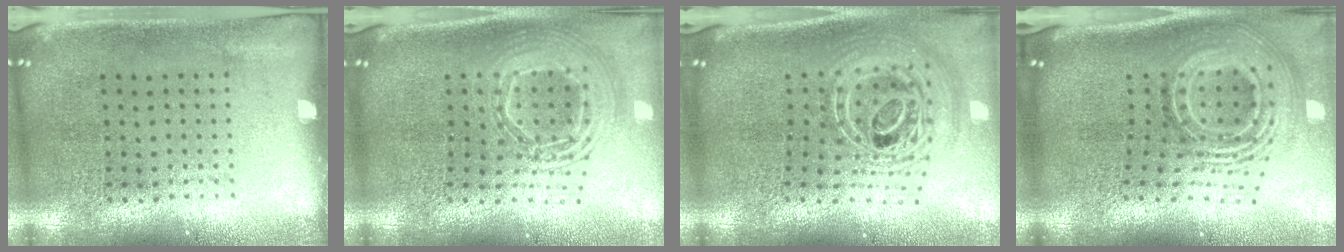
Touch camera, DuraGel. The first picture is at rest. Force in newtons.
{"total": 2.4, "press": 1.8, "slide": 1.6}
{"total": 2.8, "press": 1.9, "slide": 2.0}
{"total": 2.9, "press": 1.8, "slide": 2.2}